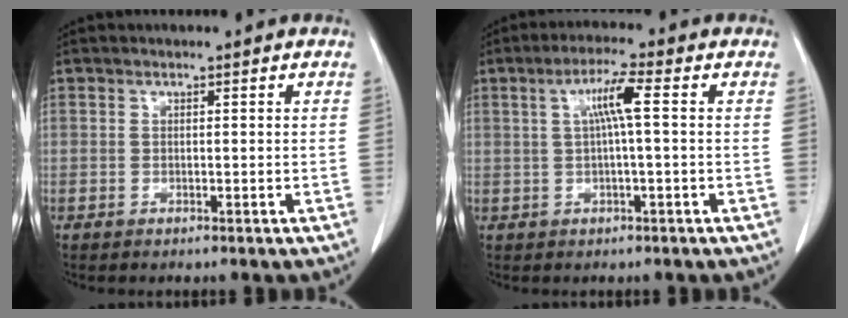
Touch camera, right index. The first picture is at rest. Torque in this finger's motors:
{"motor_torque": [0.61, 0.15, 0.32, 0.07]}